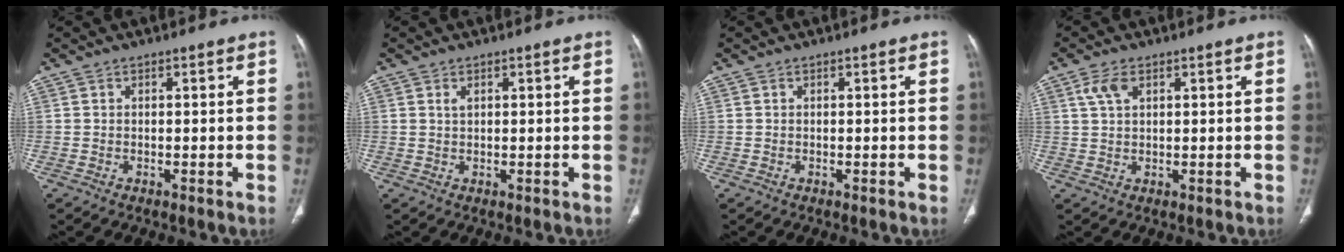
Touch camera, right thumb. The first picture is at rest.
{"total": 0.9, "force": [0.5, 0.4, 0.6], "torque": [-0.012, 0.000, 0.011]}
{"total": 0.0}
{"total": 3.6, "force": [1.6, 2.0, 2.6], "torque": [-0.054, 0.004, 0.037]}